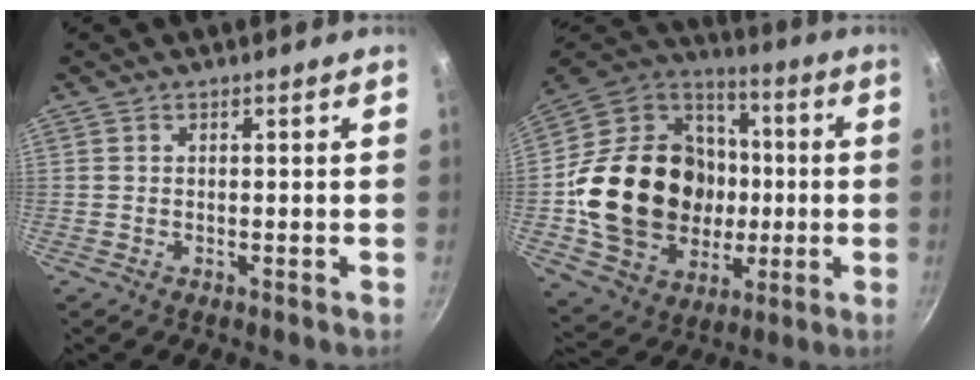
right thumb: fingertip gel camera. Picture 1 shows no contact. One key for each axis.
{"total": 27.4, "fx": -1.9, "fy": 22.2, "fz": 15.9, "tx": -0.258, "ty": 0.032, "tz": -0.015}